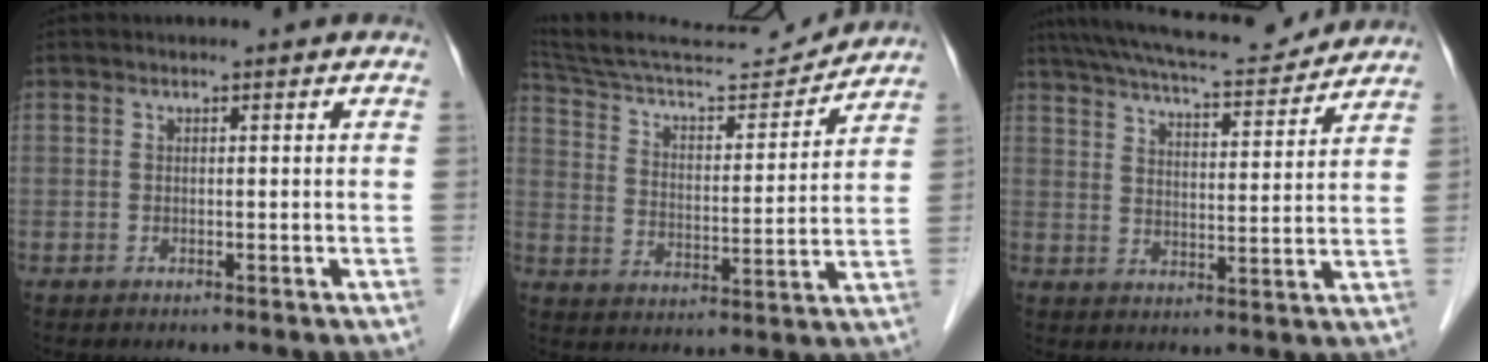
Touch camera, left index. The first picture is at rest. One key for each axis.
{"total": 18.9, "fx": 18.0, "fy": 1.8, "fz": 5.5, "tx": -0.100, "ty": -0.005, "tz": 0.279}
{"total": 16.1, "fx": 14.6, "fy": 2.4, "fz": 6.5, "tx": -0.113, "ty": 0.023, "tz": 0.214}